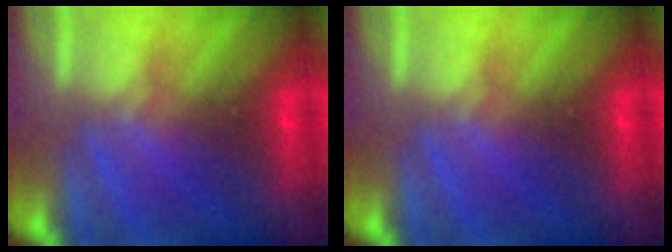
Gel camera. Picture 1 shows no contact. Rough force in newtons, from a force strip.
{"total": 0.0}